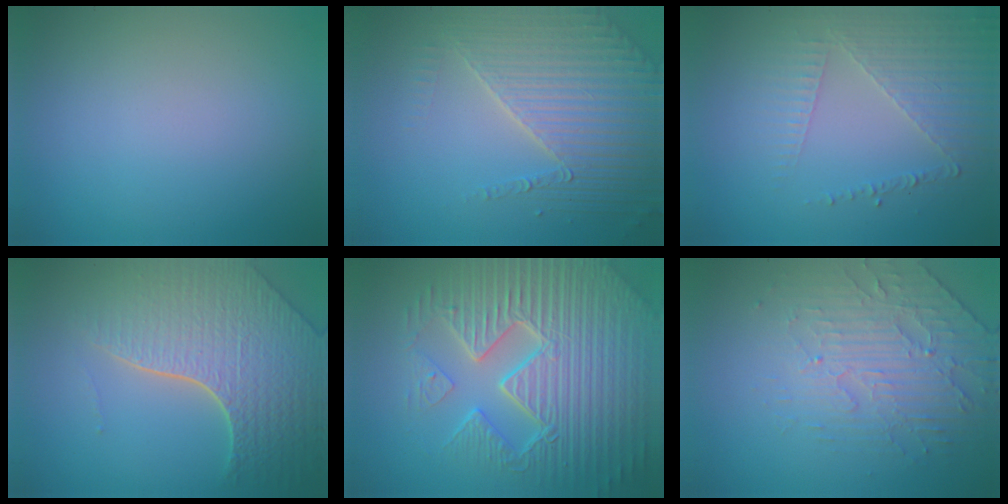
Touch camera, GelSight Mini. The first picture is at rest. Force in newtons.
{"total": 4.8, "press": 4.3, "slide": 2.2}
{"total": 5.1, "press": 3.2, "slide": 4.0}
{"total": 8.1, "press": 5.7, "slide": 5.7}
{"total": 10.5, "press": 7.0, "slide": 7.8}
{"total": 4.7, "press": 3.5, "slide": 3.1}